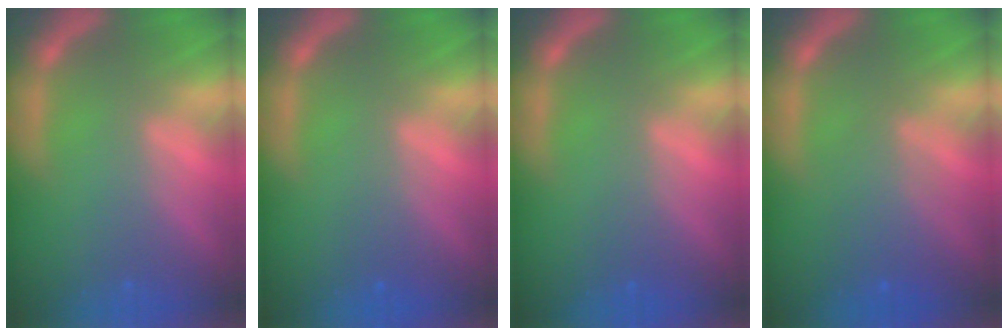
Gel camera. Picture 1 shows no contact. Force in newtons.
{"total": 1.0}
{"total": 1.0}
{"total": 3.6}